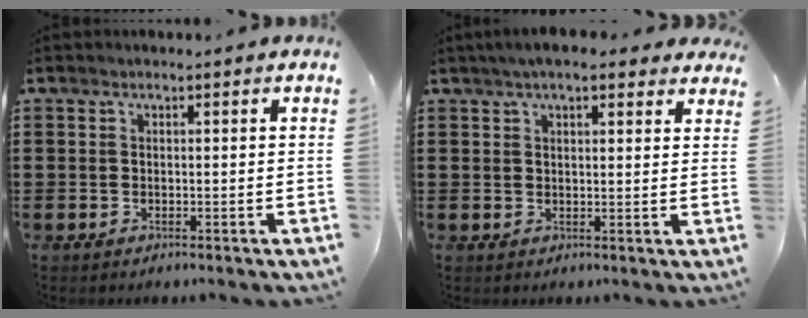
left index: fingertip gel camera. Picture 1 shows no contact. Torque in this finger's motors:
{"motor_torque": [2.14, 0.00, 0.08, -0.18]}